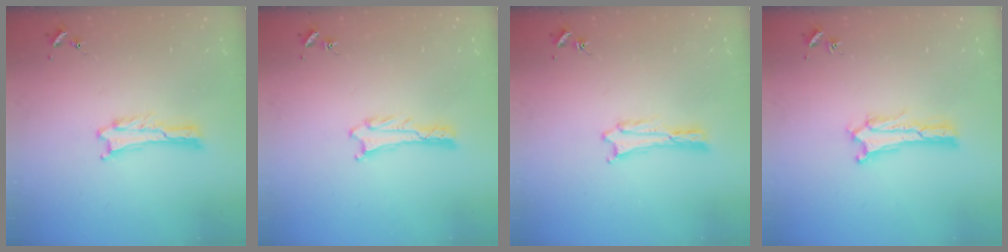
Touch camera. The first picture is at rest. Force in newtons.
{"total": 0.6, "press": 0.6, "slide": 0.1}
{"total": 0.0}
{"total": 0.6, "press": 0.5, "slide": 0.2}